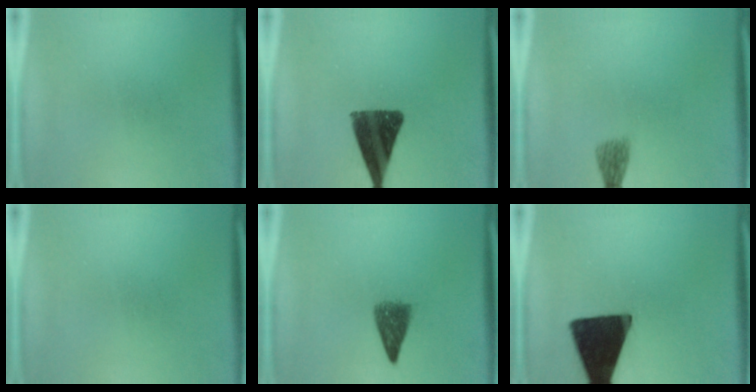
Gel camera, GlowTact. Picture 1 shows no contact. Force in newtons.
{"total": 12.2}
{"total": 2.4}
{"total": 0.0}
{"total": 4.2}
{"total": 18.3}